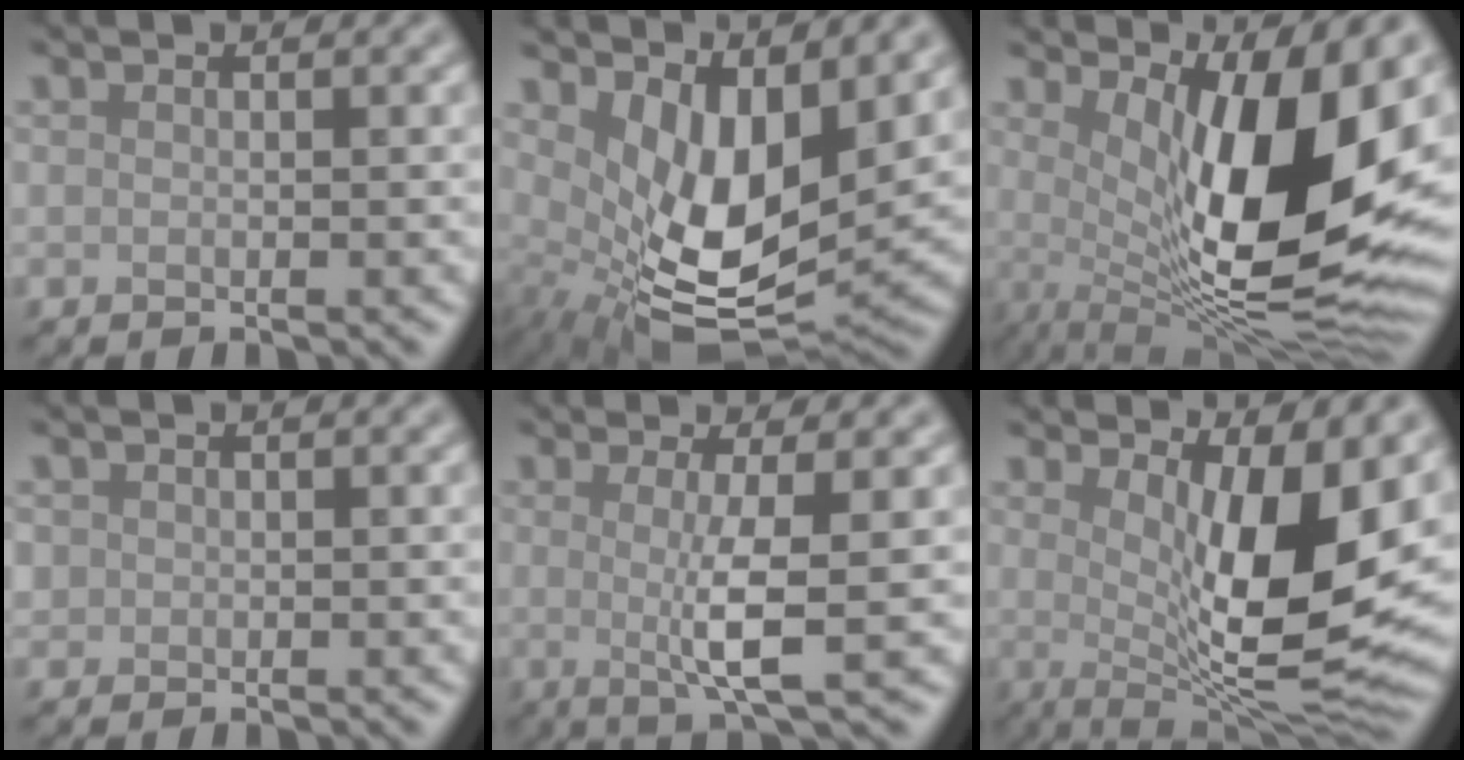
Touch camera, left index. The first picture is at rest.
{"total": 9.4, "force": [1.6, 4.6, 8.0], "torque": [-0.155, -0.027, 0.039]}
{"total": 13.3, "force": [2.7, 4.1, 12.4], "torque": [-0.173, -0.022, 0.050]}
{"total": 0.8, "force": [0.2, 0.7, 0.1], "torque": [0.006, -0.002, 0.002]}
{"total": 4.2, "force": [0.2, 0.6, 4.2], "torque": [-0.076, -0.009, 0.002]}
{"total": 11.1, "force": [2.1, 3.2, 10.5], "torque": [-0.151, -0.019, 0.038]}